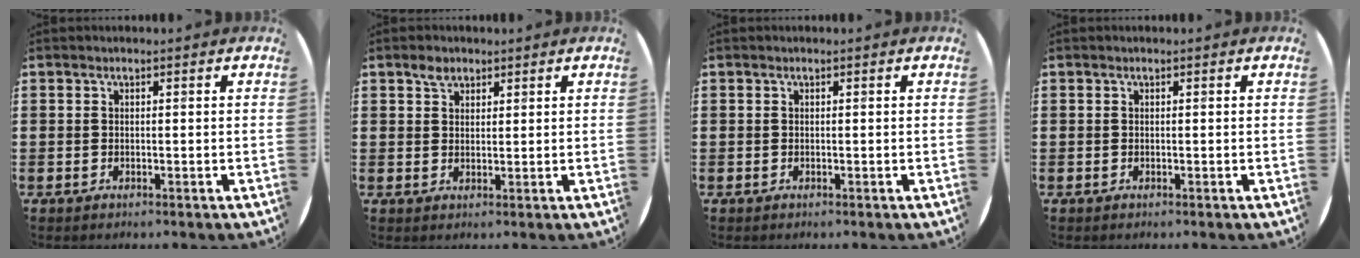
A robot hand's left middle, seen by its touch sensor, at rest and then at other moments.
{"total": 2.2, "force": [1.7, 1.3, 0.6], "torque": [-0.005, 0.001, 0.030]}
{"total": 0.0}
{"total": 0.0}